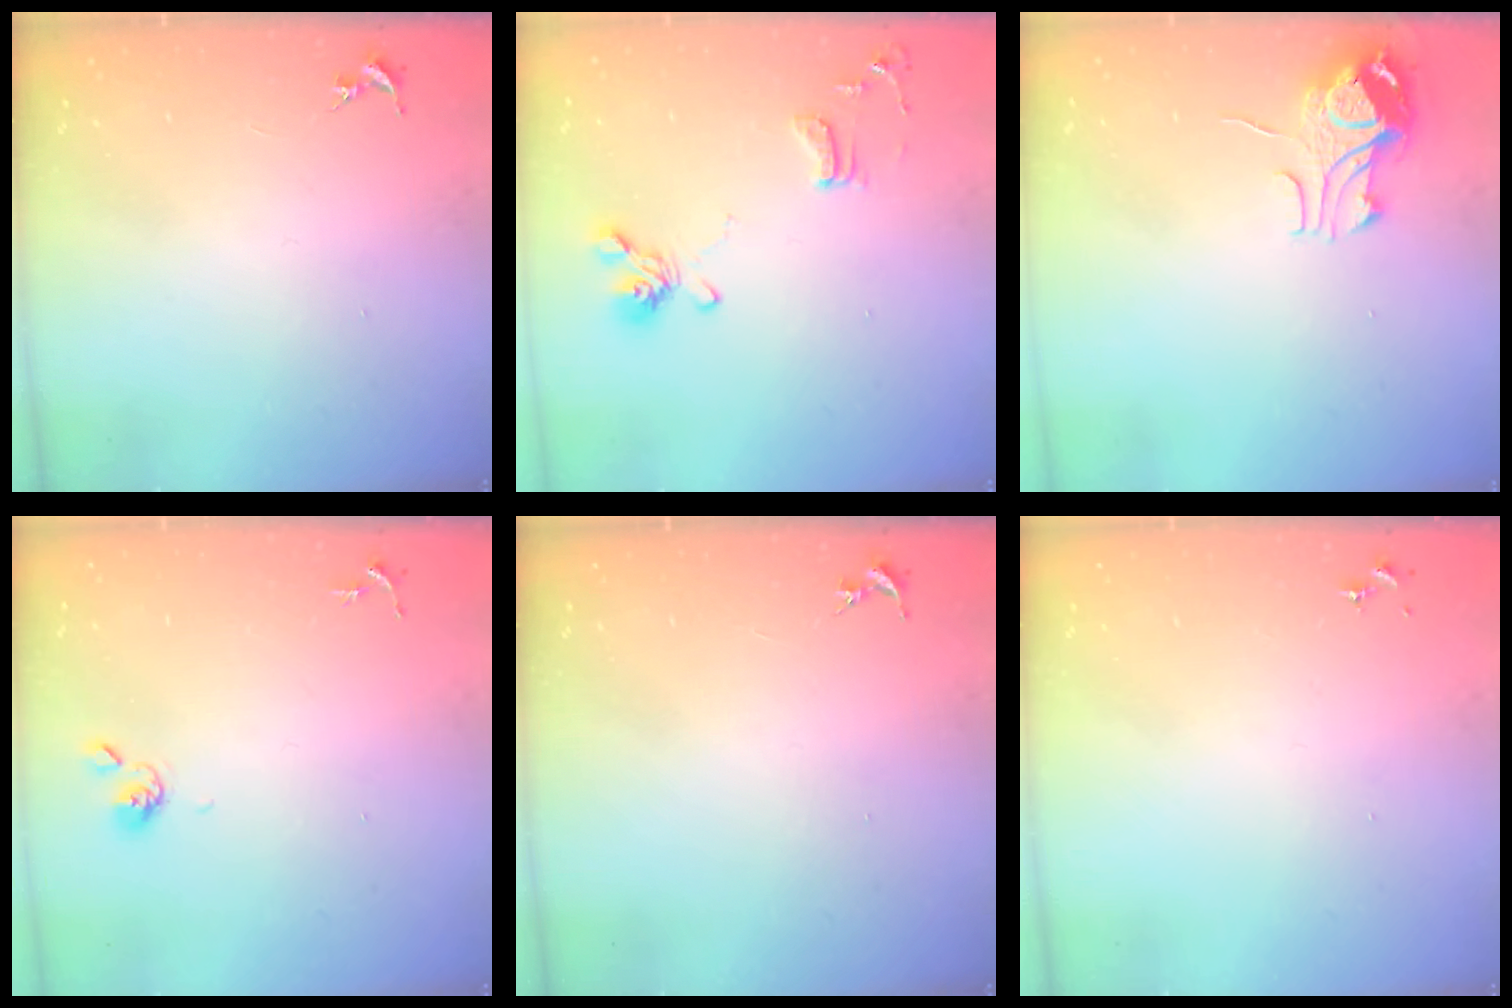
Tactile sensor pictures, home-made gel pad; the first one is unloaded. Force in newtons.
{"total": 12.3, "press": 12.2, "slide": 1.8}
{"total": 9.8, "press": 9.8, "slide": 1.2}
{"total": 4.4, "press": 4.3, "slide": 0.8}
{"total": 0.0}
{"total": 0.0}